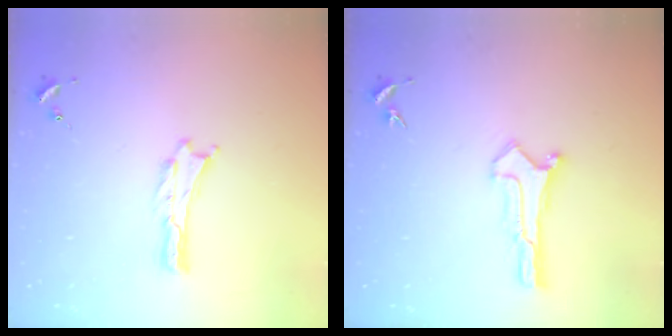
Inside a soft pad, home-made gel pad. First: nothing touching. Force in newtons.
{"total": 0.0}